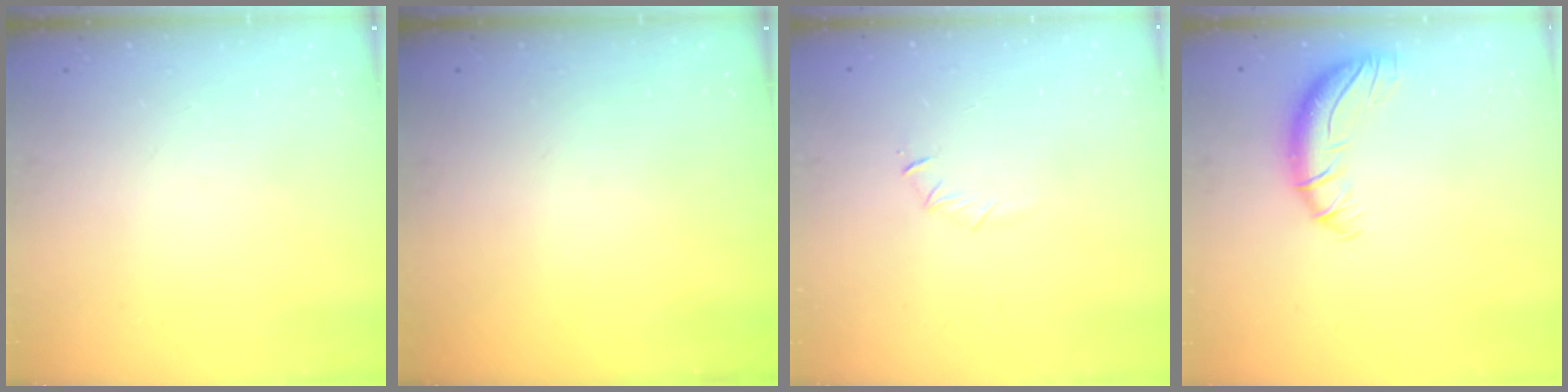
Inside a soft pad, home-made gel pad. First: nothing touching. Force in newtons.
{"total": 0.0}
{"total": 4.0, "press": 3.9, "slide": 1.1}
{"total": 9.9, "press": 9.6, "slide": 2.5}